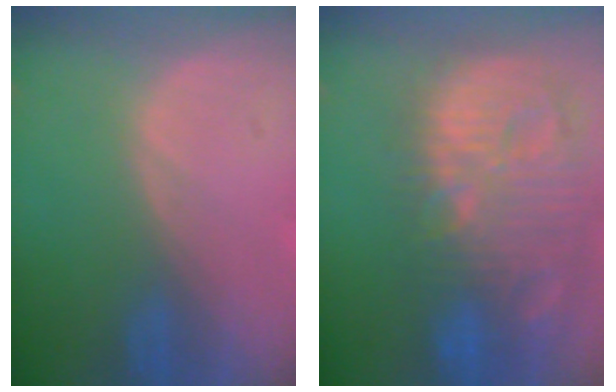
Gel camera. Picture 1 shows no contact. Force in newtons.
{"total": 14.4, "press": 12.5, "slide": 7.2}